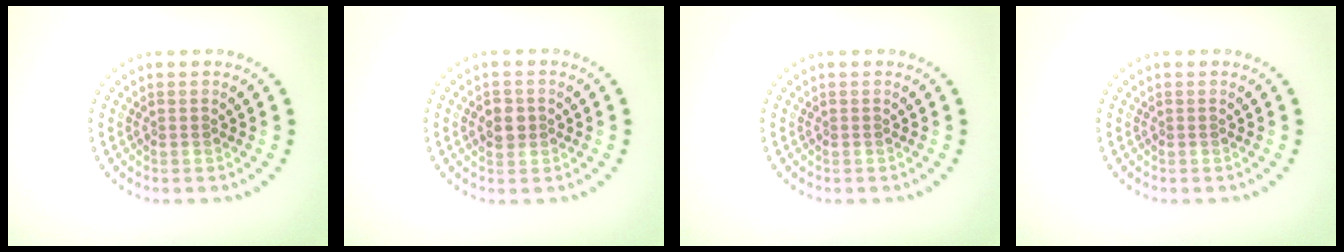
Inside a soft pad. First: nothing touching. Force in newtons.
{"total": 1.9, "press": 1.8, "slide": 0.5}
{"total": 0.0}
{"total": 0.0}